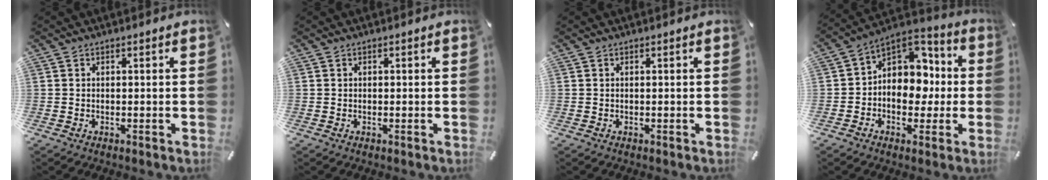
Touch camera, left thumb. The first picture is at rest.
{"total": 0.0}
{"total": 0.0}
{"total": 10.5, "force": [-0.3, 9.2, 5.1], "torque": [-0.067, -0.008, -0.003]}